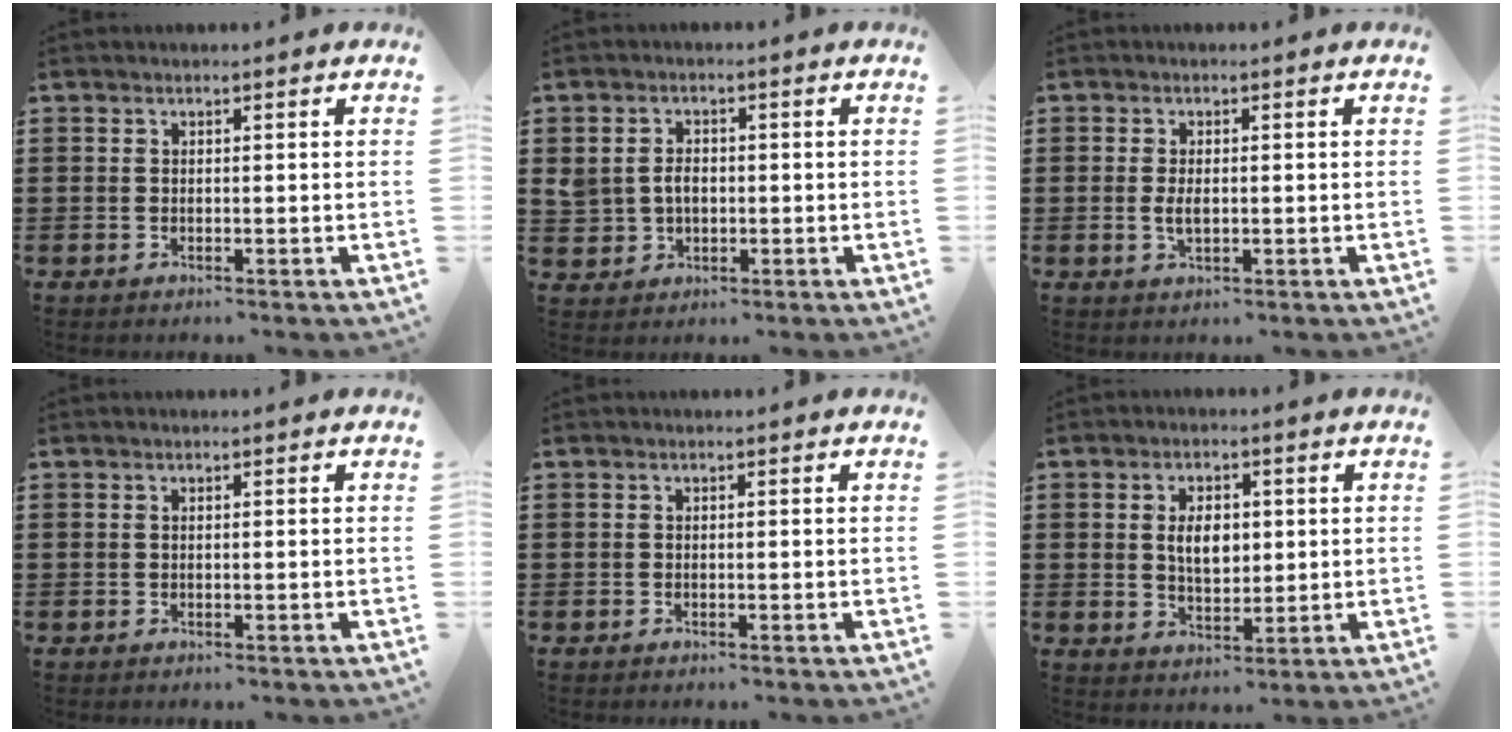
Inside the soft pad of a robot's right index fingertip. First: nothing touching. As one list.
[{"total": 3.5, "force": [0.0, 2.9, 2.0], "torque": [-0.055, 0.008, -0.004]}, {"total": 2.3, "force": [0.0, 1.1, 2.1], "torque": [-0.041, 0.003, -0.001]}, {"total": 0.0}, {"total": 0.0}, {"total": 4.9, "force": [0.6, 2.9, 3.8], "torque": [-0.057, 0.001, 0.003]}]